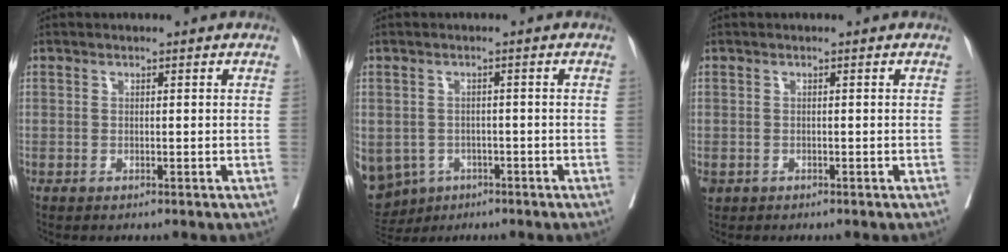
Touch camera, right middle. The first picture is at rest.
{"total": 16.2, "force": [-6.9, 13.5, 5.8], "torque": [-0.188, -0.001, -0.086]}
{"total": 1.2, "force": [-0.5, 1.1, 0.4], "torque": [-0.011, 0.002, -0.001]}